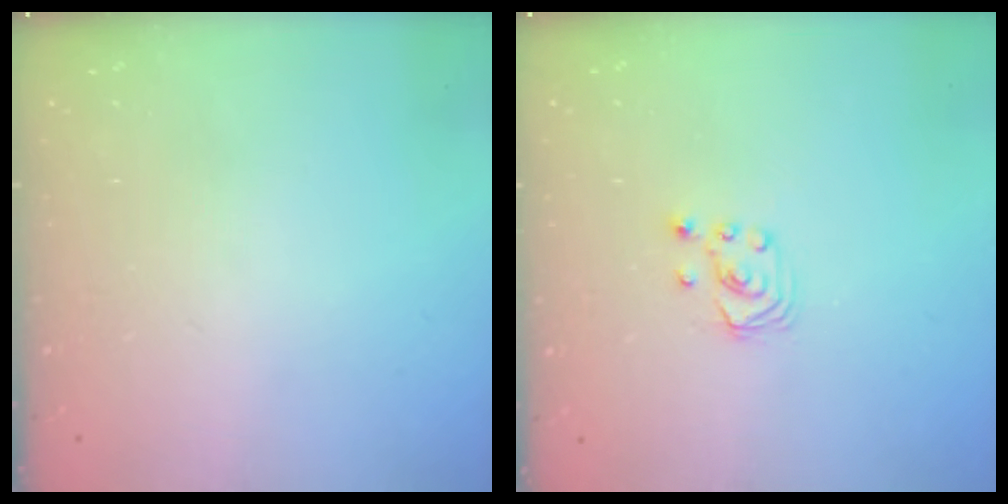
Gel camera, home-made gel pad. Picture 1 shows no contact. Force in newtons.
{"total": 2.7, "press": 2.7, "slide": 0.3}